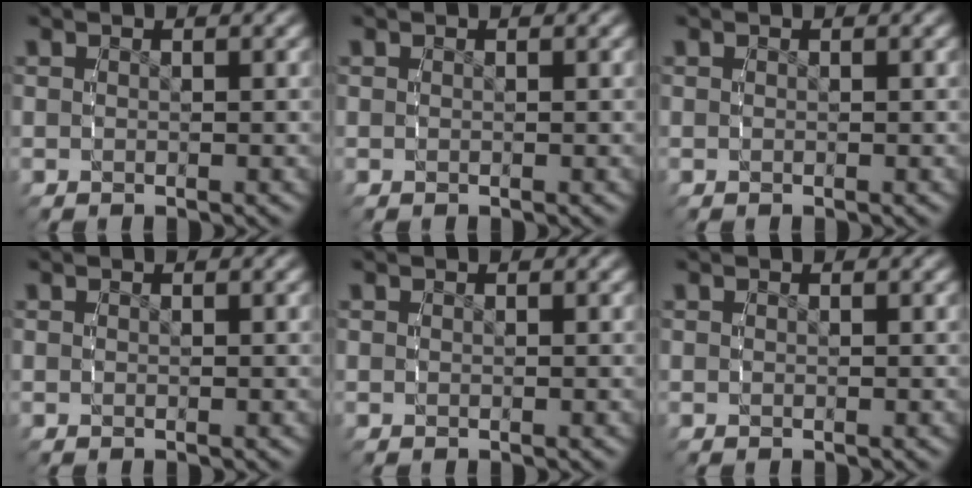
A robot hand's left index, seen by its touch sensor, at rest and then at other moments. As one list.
[{"total": 0.0}, {"total": 0.0}, {"total": 0.0}, {"total": 0.0}, {"total": 0.0}]